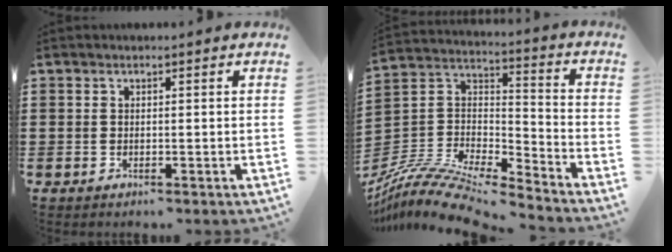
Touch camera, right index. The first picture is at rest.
{"total": 11.6, "force": [-10.3, 2.5, 4.8], "torque": [-0.105, 0.024, -0.208]}